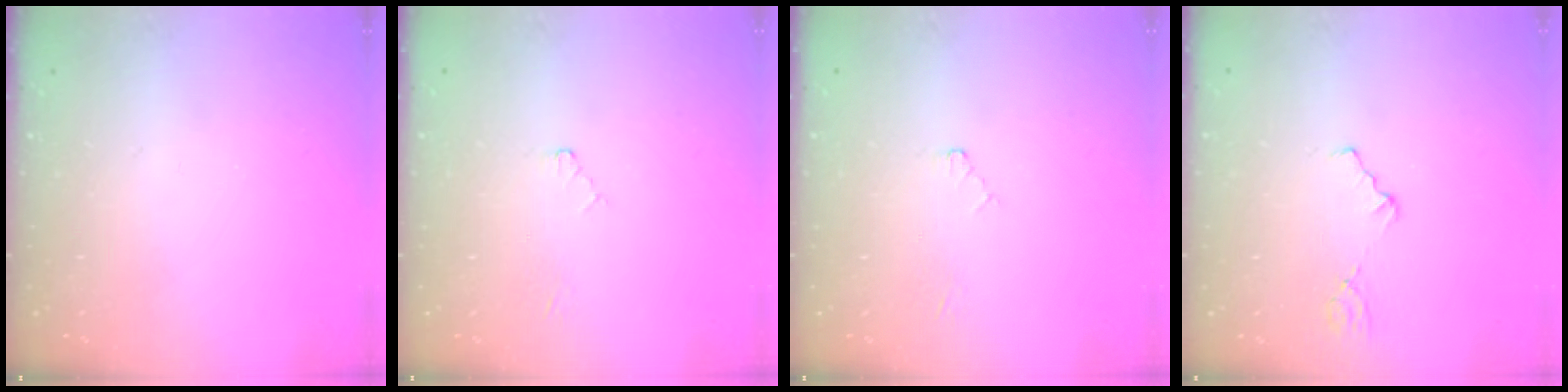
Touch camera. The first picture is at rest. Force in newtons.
{"total": 2.4, "press": 2.4, "slide": 0.4}
{"total": 2.4, "press": 2.4, "slide": 0.4}
{"total": 1.2, "press": 1.2, "slide": 0.2}